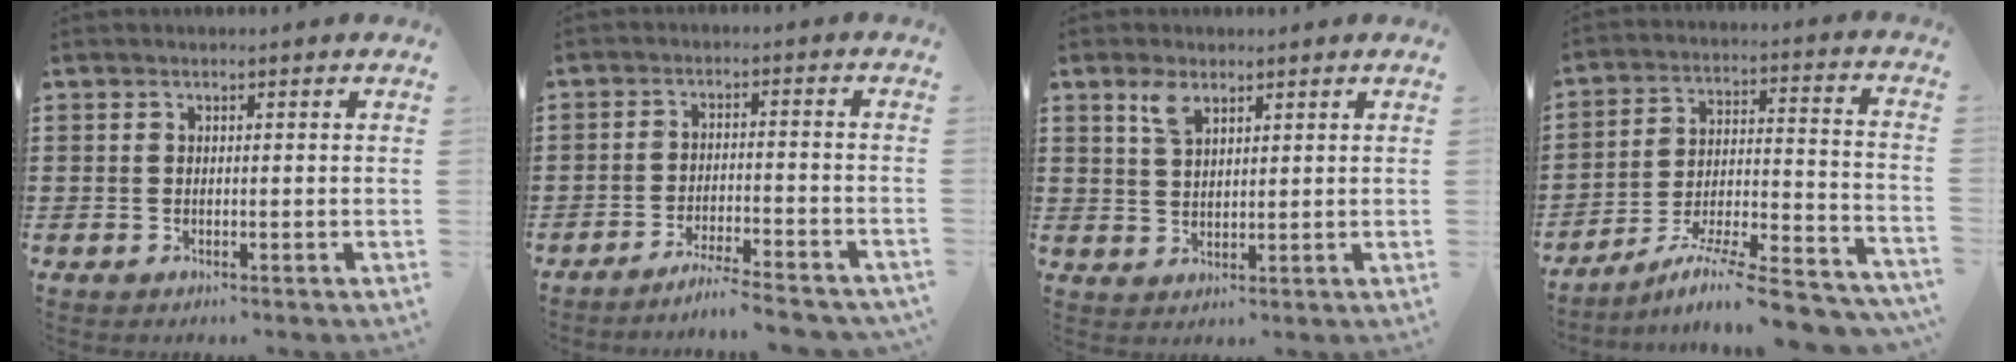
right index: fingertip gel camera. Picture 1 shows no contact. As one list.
[{"total": 4.2, "force": [-4.1, -0.4, 1.1], "torque": [-0.022, -0.006, -0.082]}, {"total": 3.7, "force": [2.4, 1.7, 2.4], "torque": [-0.055, 0.005, 0.044]}, {"total": 9.5, "force": [-8.0, 0.4, 5.0], "torque": [-0.082, 0.003, -0.161]}]